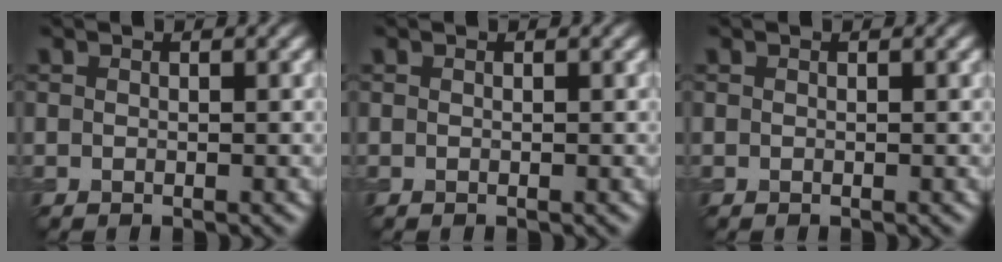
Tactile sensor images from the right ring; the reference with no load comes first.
{"total": 0.0}
{"total": 0.0}